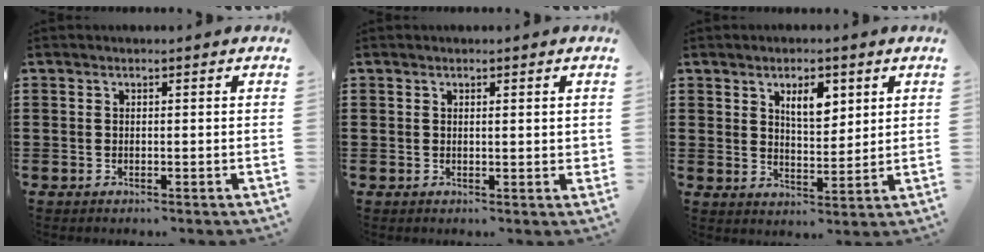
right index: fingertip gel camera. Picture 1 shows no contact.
{"total": 0.8, "force": [0.3, 0.2, 0.8], "torque": [-0.015, 0.003, 0.005]}
{"total": 5.2, "force": [2.6, 2.3, 3.9], "torque": [-0.061, -0.001, 0.039]}